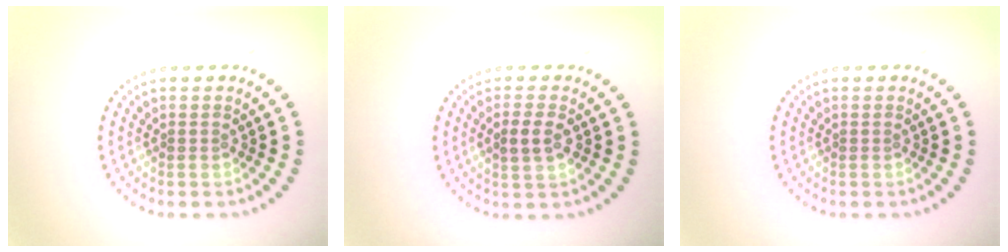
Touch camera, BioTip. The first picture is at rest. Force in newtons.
{"total": 2.4, "press": 2.4, "slide": 0.4}
{"total": 0.0}